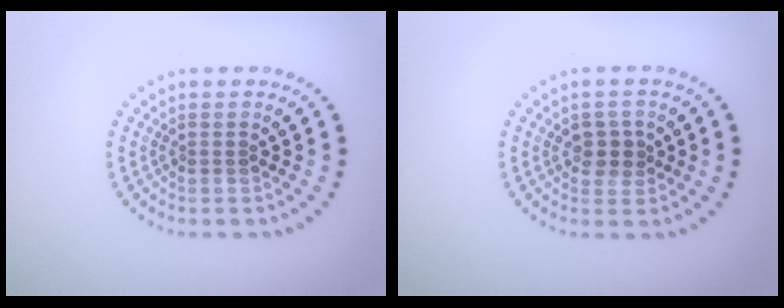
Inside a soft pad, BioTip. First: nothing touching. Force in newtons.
{"total": 2.0, "press": 1.9, "slide": 0.7}